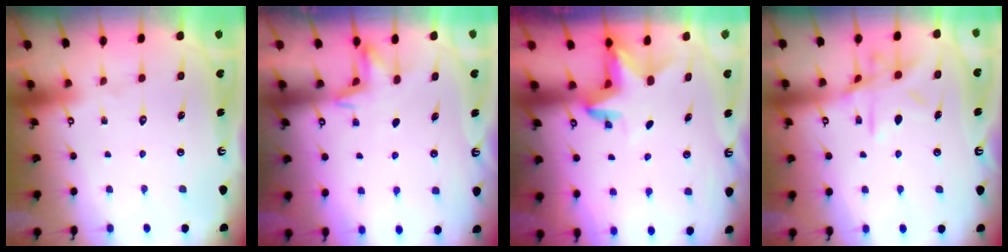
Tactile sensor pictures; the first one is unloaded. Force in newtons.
{"total": 4.2, "press": 4.0, "slide": 1.0}
{"total": 3.2, "press": 3.2, "slide": 0.1}
{"total": 11.5, "press": 11.5, "slide": 0.9}